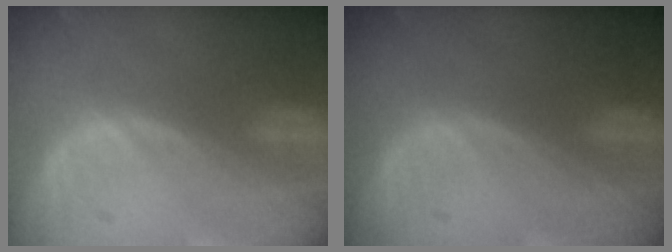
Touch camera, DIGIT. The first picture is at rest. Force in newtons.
{"total": 0.0}